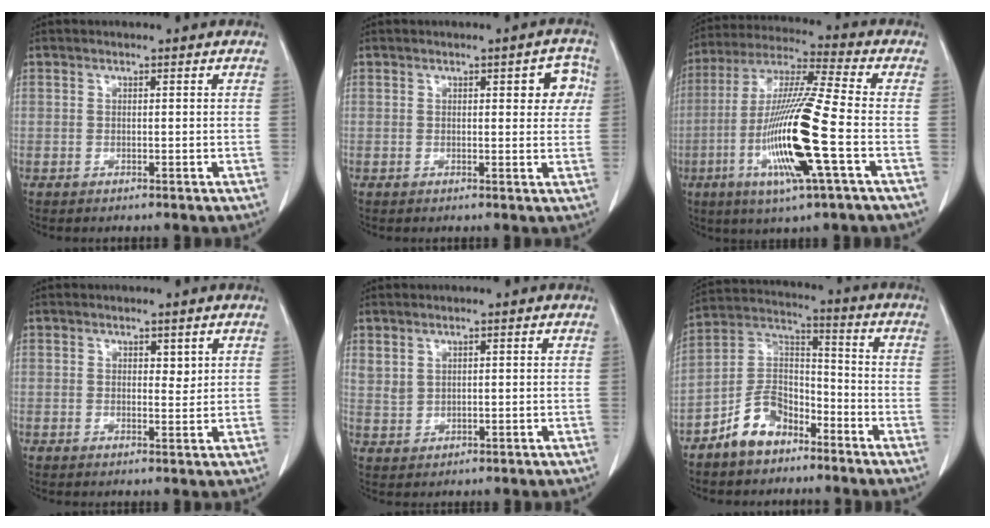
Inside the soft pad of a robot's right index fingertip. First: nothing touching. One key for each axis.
{"total": 4.3, "fx": 1.3, "fy": 1.6, "fz": 3.8, "tx": -0.034, "ty": 0.011, "tz": 0.011}
{"total": 17.1, "fx": -4.8, "fy": 0.2, "fz": 16.4, "tx": -0.333, "ty": -0.016, "tz": -0.096}
{"total": 3.8, "fx": 1.9, "fy": 2.1, "fz": 2.5, "tx": -0.025, "ty": -0.003, "tz": 0.028}
{"total": 2.2, "fx": 1.6, "fy": 1.2, "fz": 0.9, "tx": -0.020, "ty": 0.001, "tz": 0.038}
{"total": 9.1, "fx": -6.0, "fy": 5.3, "fz": 4.3, "tx": -0.090, "ty": 0.021, "tz": -0.114}